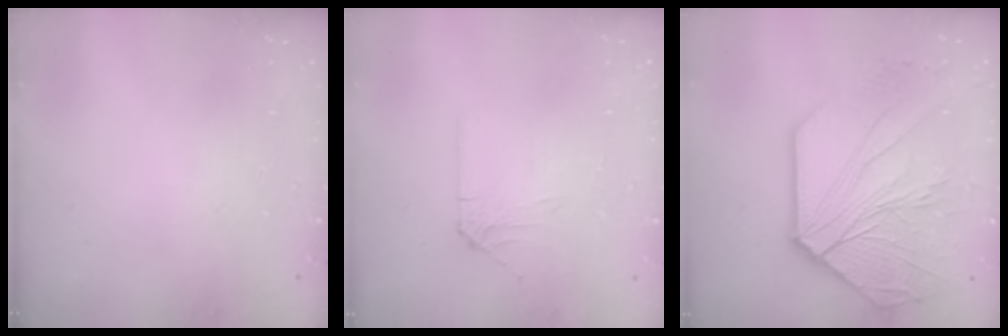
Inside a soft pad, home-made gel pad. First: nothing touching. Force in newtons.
{"total": 3.8, "press": 3.8, "slide": 0.7}
{"total": 13.6, "press": 13.5, "slide": 1.7}